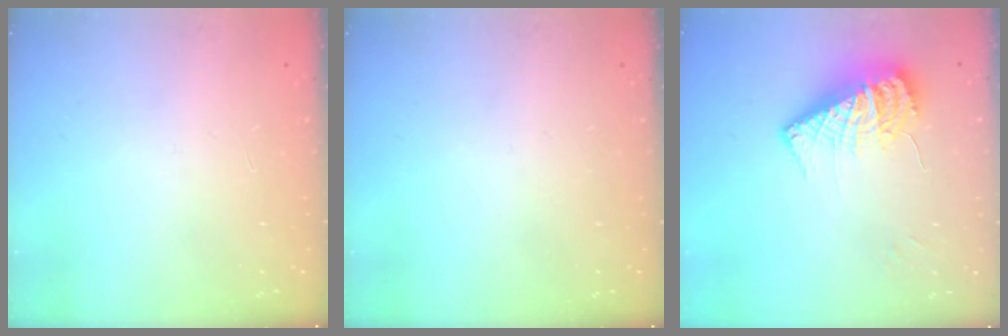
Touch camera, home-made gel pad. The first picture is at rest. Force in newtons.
{"total": 0.0}
{"total": 12.5, "press": 12.4, "slide": 1.1}